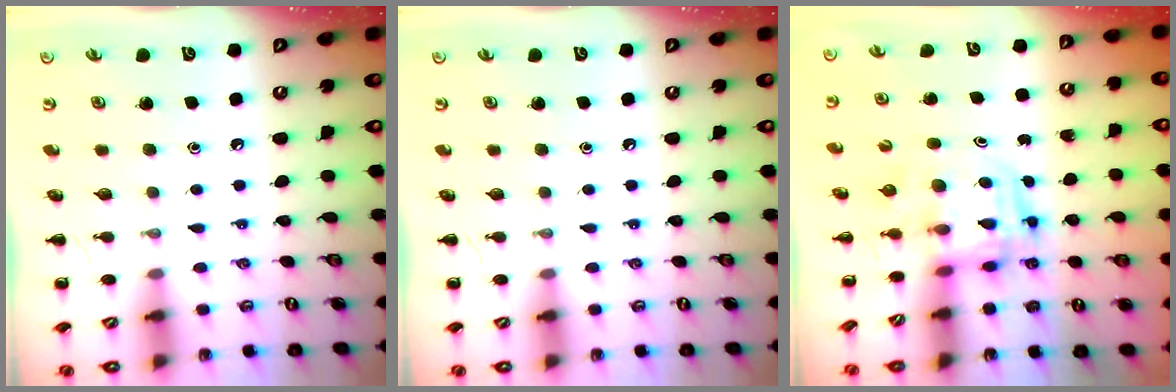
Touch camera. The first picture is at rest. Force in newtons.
{"total": 0.0}
{"total": 3.2, "press": 3.1, "slide": 0.5}